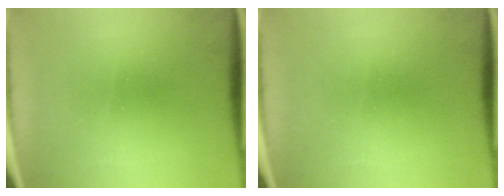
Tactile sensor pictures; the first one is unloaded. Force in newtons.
{"total": 0.0}